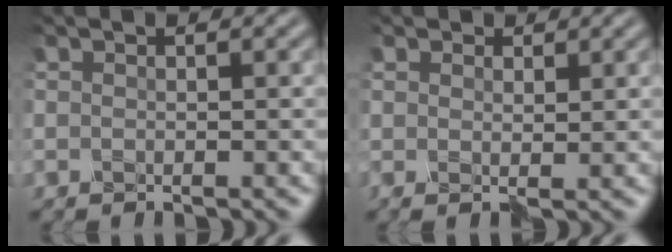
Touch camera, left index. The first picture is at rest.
{"total": 1.2, "force": [1.1, 0.7, 0.0], "torque": [0.004, 0.006, 0.013]}